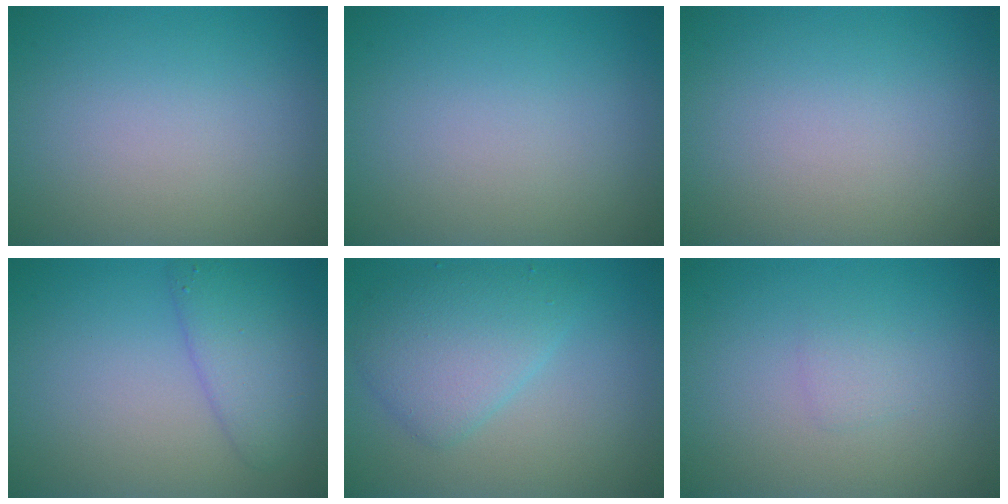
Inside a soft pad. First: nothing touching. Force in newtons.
{"total": 0.0}
{"total": 0.0}
{"total": 3.4, "press": 3.4, "slide": 0.2}
{"total": 4.1, "press": 4.1, "slide": 0.1}
{"total": 0.9, "press": 0.9, "slide": 0.0}